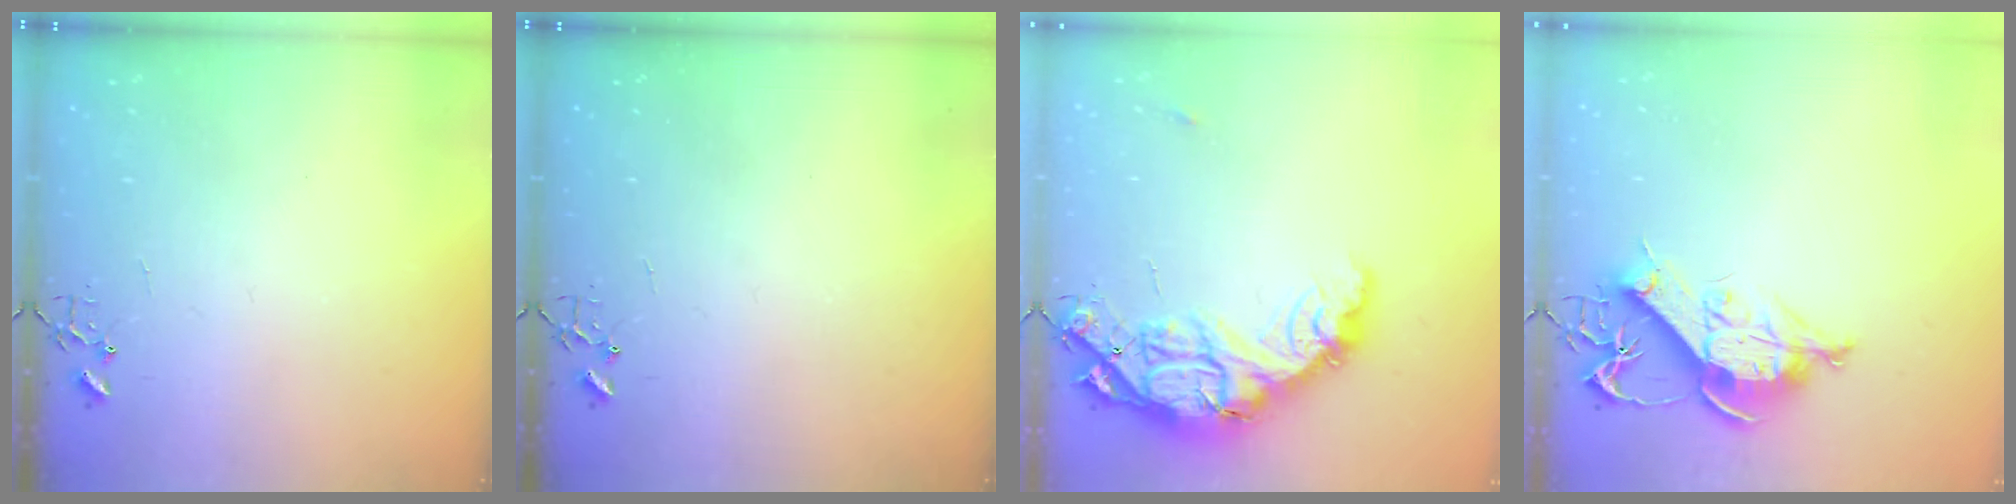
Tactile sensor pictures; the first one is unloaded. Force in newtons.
{"total": 0.0}
{"total": 19.6, "press": 19.6, "slide": 1.7}
{"total": 12.2, "press": 12.1, "slide": 1.5}